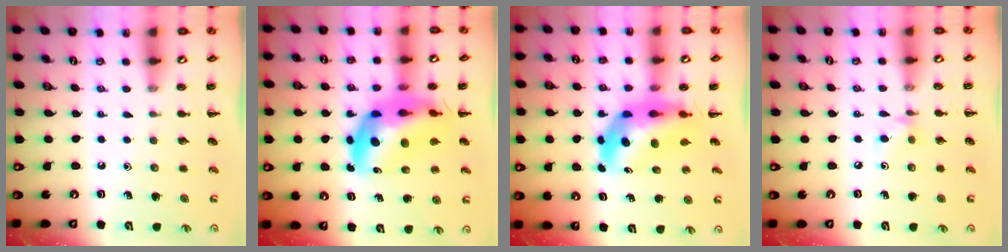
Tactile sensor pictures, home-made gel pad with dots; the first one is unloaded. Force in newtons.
{"total": 15.2, "press": 14.6, "slide": 4.3}
{"total": 8.0, "press": 7.5, "slide": 2.8}
{"total": 4.5, "press": 4.3, "slide": 1.3}